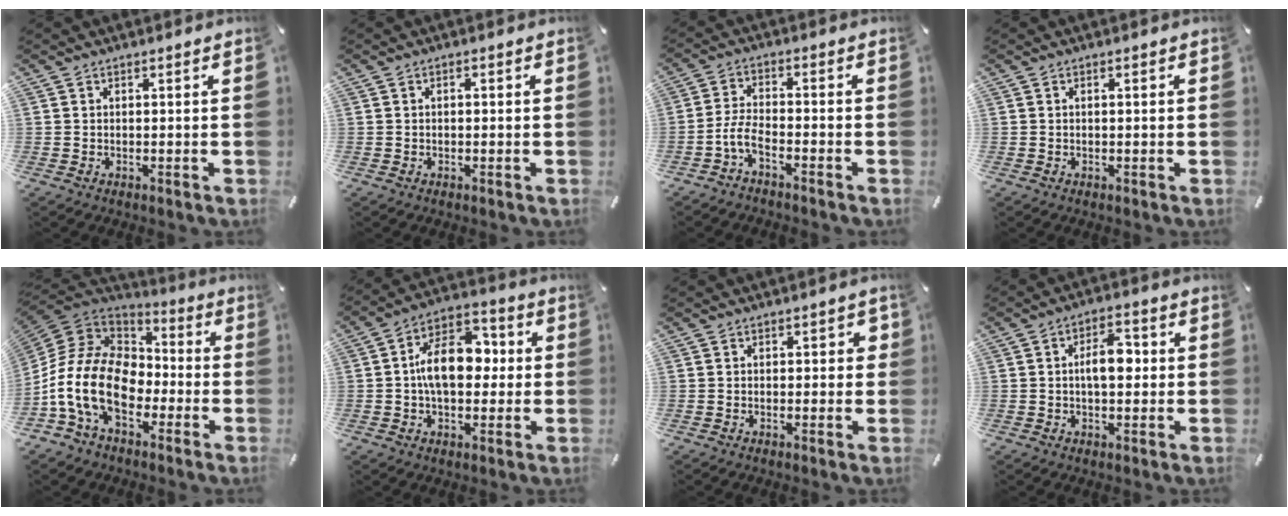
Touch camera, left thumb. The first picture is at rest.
{"total": 0.6, "force": [-0.1, 0.4, 0.5], "torque": [-0.010, 0.001, -0.003]}
{"total": 5.6, "force": [-3.4, 2.1, 3.9], "torque": [-0.092, 0.006, -0.067]}
{"total": 1.0, "force": [-0.1, 0.3, 0.9], "torque": [-0.017, 0.000, -0.002]}
{"total": 19.4, "force": [-6.8, 13.2, 12.5], "torque": [-0.280, 0.025, -0.118]}
{"total": 13.8, "force": [0.0, 8.6, 10.7], "torque": [-0.175, 0.007, 0.001]}
{"total": 2.1, "force": [-0.3, 1.3, 1.6], "torque": [-0.022, 0.005, -0.010]}
{"total": 7.2, "force": [0.2, 3.9, 6.1], "torque": [-0.090, 0.006, -0.003]}